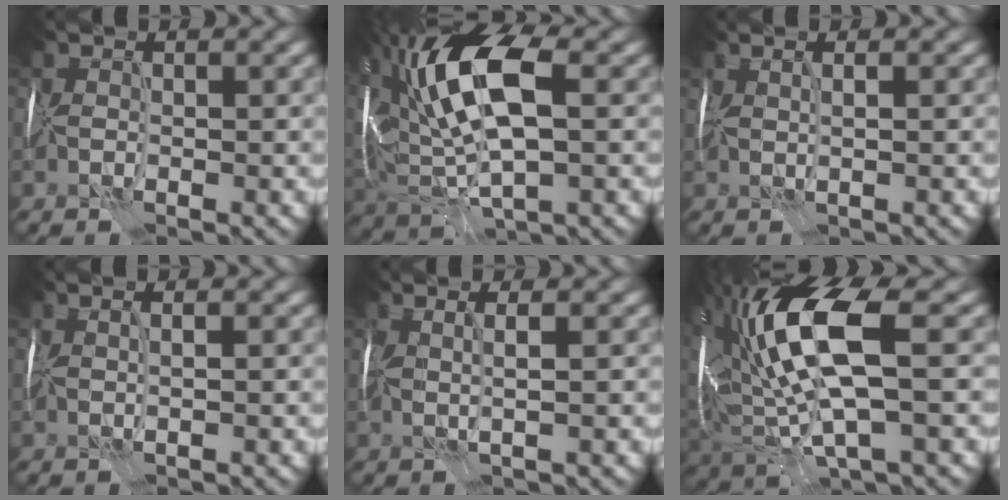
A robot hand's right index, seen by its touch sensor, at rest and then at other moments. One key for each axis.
{"total": 12.2, "fx": 2.2, "fy": 6.0, "fz": 10.4, "tx": -0.211, "ty": 0.018, "tz": 0.036}
{"total": 1.4, "fx": 0.6, "fy": 0.6, "fz": 1.1, "tx": -0.002, "ty": 0.013, "tz": -0.011}
{"total": 1.1, "fx": 0.5, "fy": 0.5, "fz": 0.9, "tx": -0.001, "ty": 0.011, "tz": -0.010}
{"total": 1.7, "fx": 0.5, "fy": 0.4, "fz": 1.6, "tx": -0.021, "ty": 0.011, "tz": -0.002}
{"total": 11.9, "fx": 1.6, "fy": 5.0, "fz": 10.7, "tx": -0.224, "ty": 0.007, "tz": 0.031}